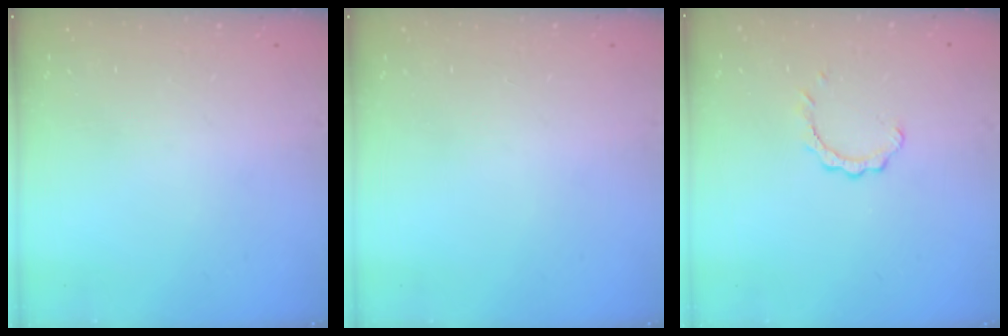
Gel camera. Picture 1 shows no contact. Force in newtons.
{"total": 0.0}
{"total": 2.4, "press": 2.4, "slide": 0.3}